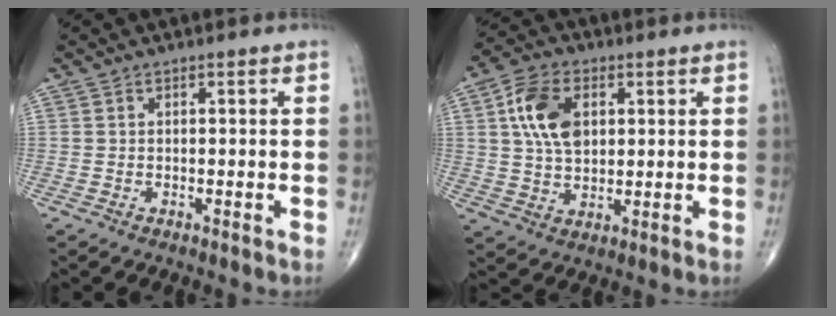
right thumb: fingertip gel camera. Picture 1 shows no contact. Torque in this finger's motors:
{"motor_torque": [1.48, 1.42, 0.96, 0.17, 0.11]}